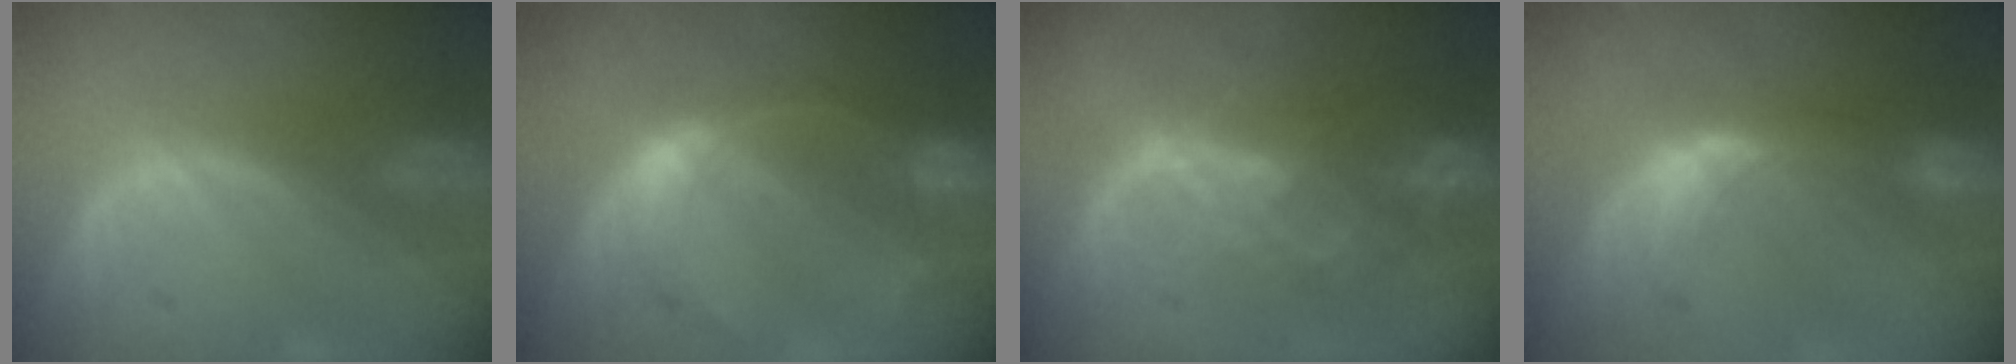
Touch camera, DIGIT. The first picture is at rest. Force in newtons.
{"total": 7.6, "press": 6.6, "slide": 3.7}
{"total": 8.8, "press": 7.5, "slide": 4.7}
{"total": 8.0, "press": 7.0, "slide": 3.8}